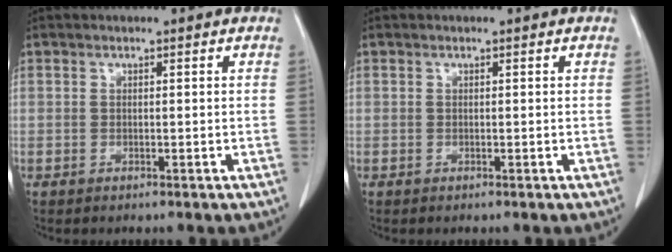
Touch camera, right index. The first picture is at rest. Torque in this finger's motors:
{"motor_torque": [0.00, 0.00, 0.00, 0.00]}